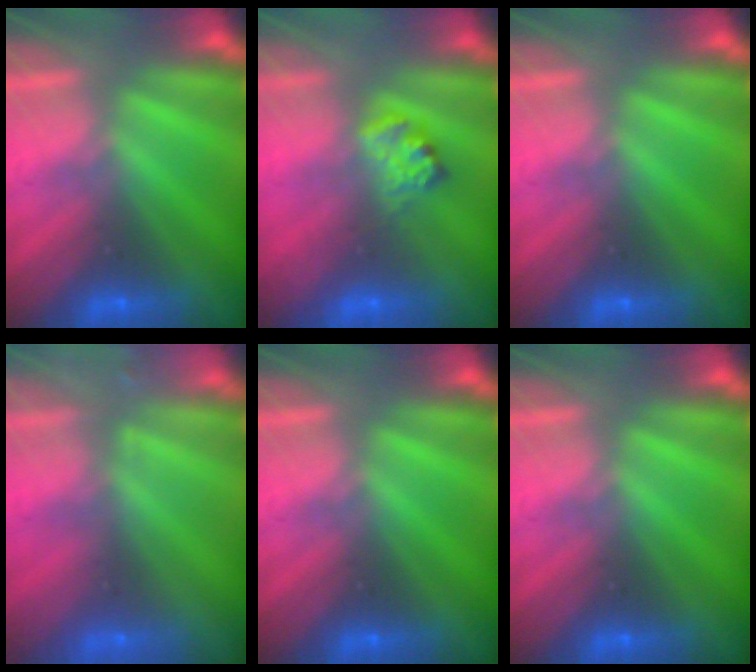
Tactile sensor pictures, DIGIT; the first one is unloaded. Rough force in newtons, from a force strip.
{"total": 2.4}
{"total": 0.0}
{"total": 2.4}
{"total": 0.0}
{"total": 0.0}